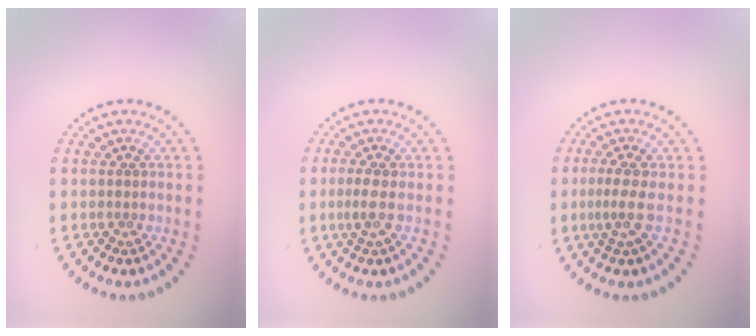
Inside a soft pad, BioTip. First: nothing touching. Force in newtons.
{"total": 1.3, "press": 1.1, "slide": 0.7}
{"total": 2.1, "press": 1.4, "slide": 1.6}